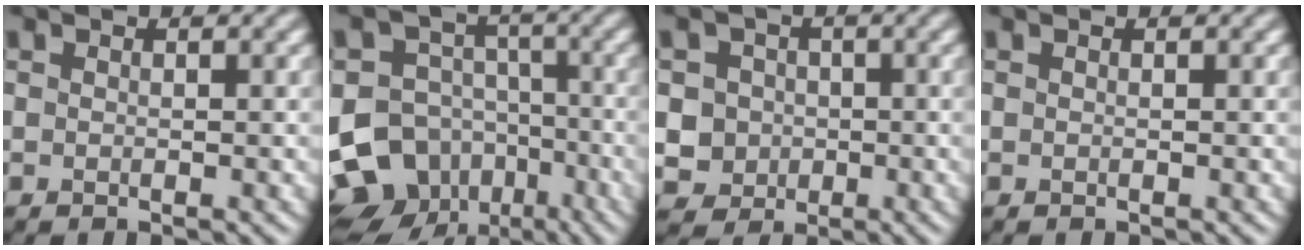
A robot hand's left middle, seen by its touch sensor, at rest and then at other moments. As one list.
[{"total": 14.6, "force": [-7.3, 11.6, 5.1], "torque": [-0.115, -0.026, -0.132]}, {"total": 4.4, "force": [0.0, 4.1, 1.4], "torque": [-0.013, 0.011, -0.008]}, {"total": 0.0}]